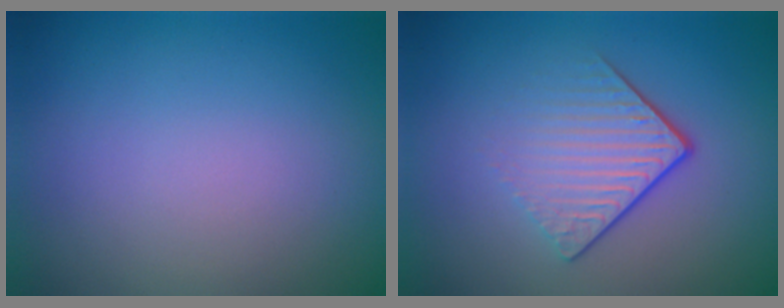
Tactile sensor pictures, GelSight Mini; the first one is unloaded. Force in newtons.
{"total": 4.2, "press": 2.5, "slide": 3.4}